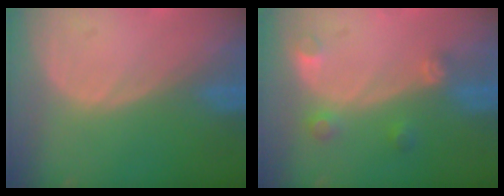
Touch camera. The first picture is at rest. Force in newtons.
{"total": 3.0, "press": 2.9, "slide": 0.6}